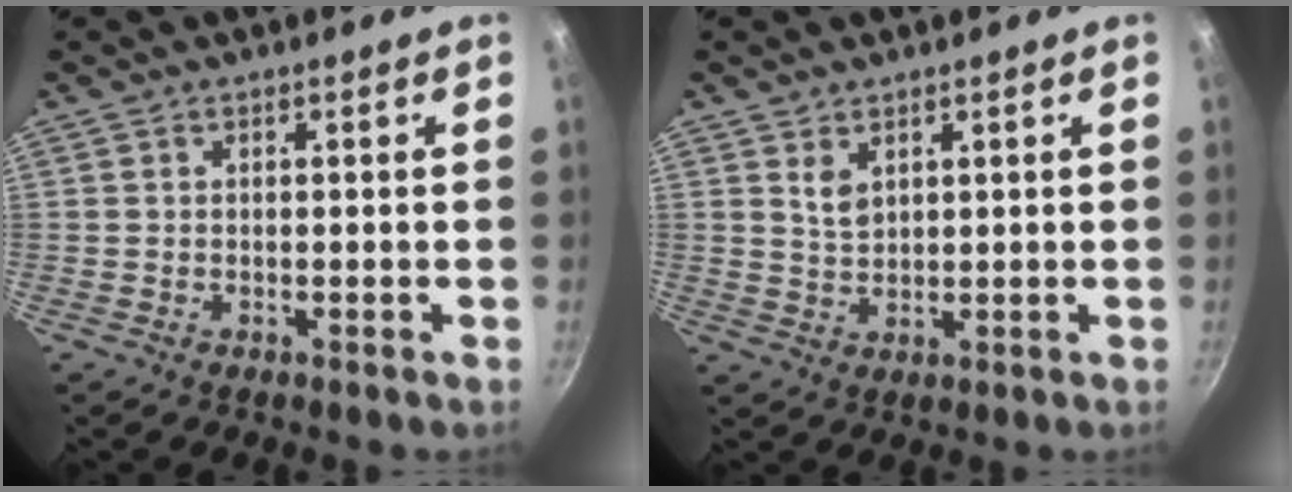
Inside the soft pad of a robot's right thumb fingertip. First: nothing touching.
{"total": 3.2, "force": [1.7, 1.9, 1.9], "torque": [-0.031, -0.011, 0.035]}